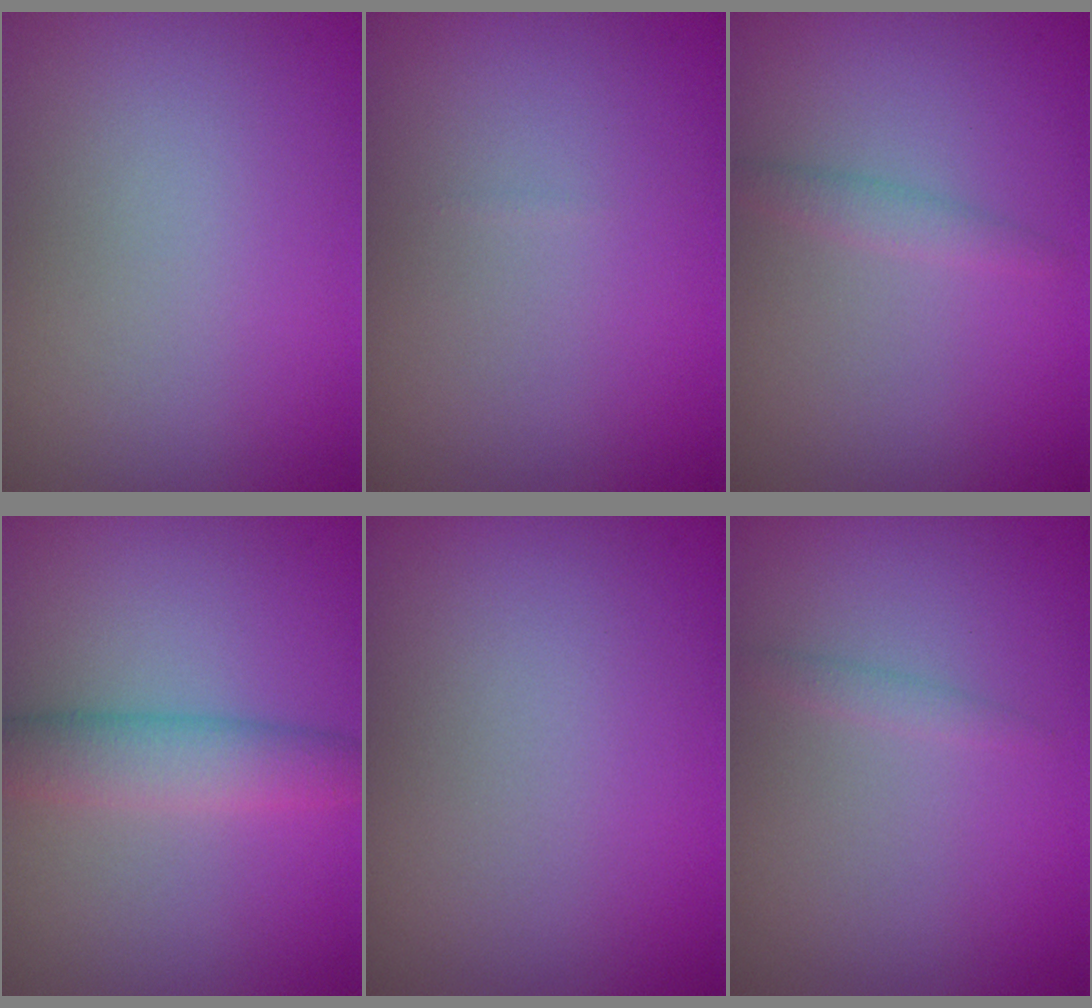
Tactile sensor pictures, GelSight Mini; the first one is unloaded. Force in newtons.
{"total": 0.0}
{"total": 1.1, "press": 1.1, "slide": 0.0}
{"total": 3.6, "press": 3.6, "slide": 0.1}
{"total": 0.0}
{"total": 0.8, "press": 0.8, "slide": 0.1}